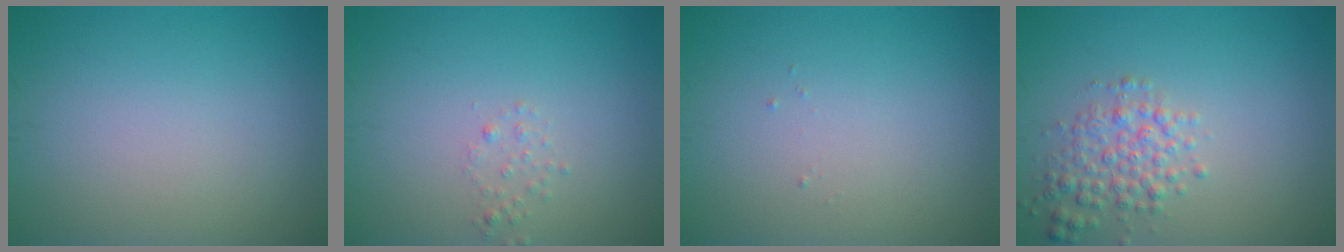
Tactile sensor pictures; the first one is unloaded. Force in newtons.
{"total": 0.8, "press": 0.8, "slide": 0.1}
{"total": 0.0}
{"total": 3.0, "press": 3.0, "slide": 0.1}